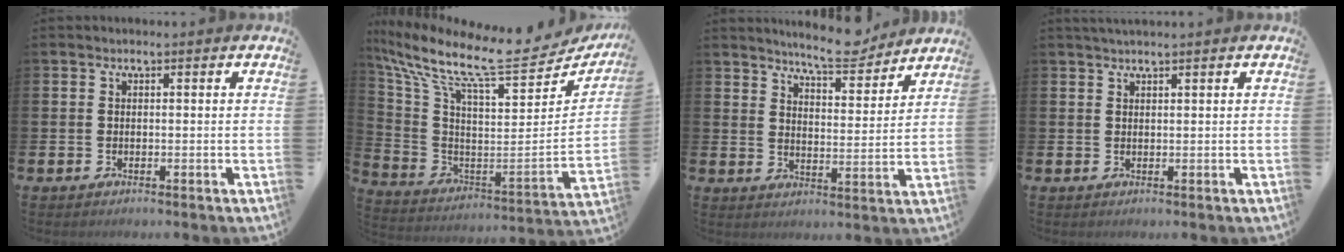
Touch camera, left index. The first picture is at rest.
{"total": 11.8, "force": [9.4, 2.9, 6.6], "torque": [-0.131, -0.085, 0.144]}
{"total": 7.6, "force": [7.4, 0.9, 1.7], "torque": [-0.044, -0.043, 0.133]}
{"total": 1.2, "force": [1.2, -0.1, 0.4], "torque": [-0.014, 0.004, 0.023]}